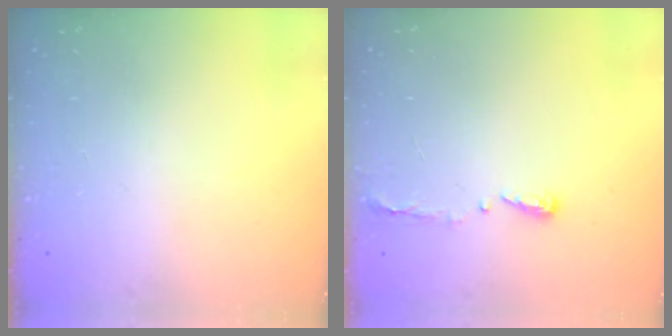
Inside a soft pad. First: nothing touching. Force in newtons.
{"total": 3.7, "press": 3.7, "slide": 0.6}